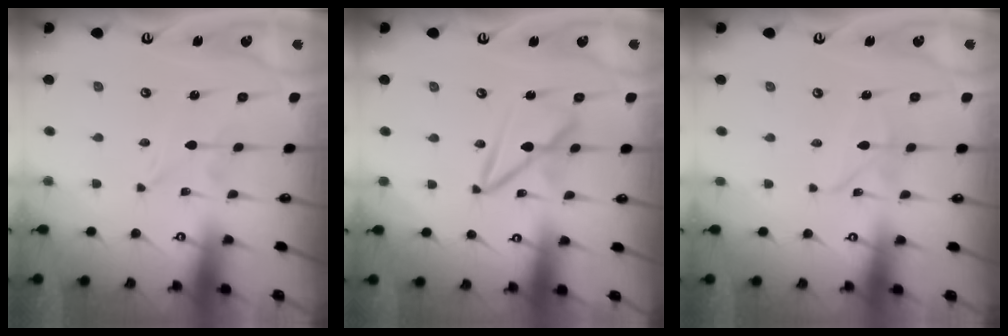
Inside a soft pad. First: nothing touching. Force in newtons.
{"total": 9.7, "press": 9.6, "slide": 0.8}
{"total": 3.7, "press": 3.7, "slide": 0.1}